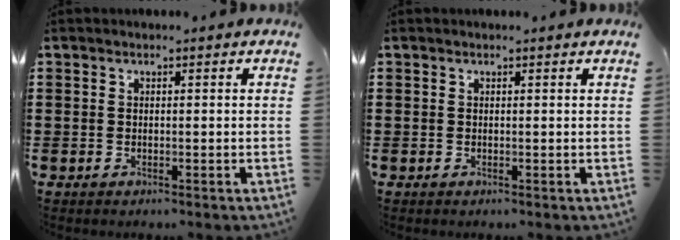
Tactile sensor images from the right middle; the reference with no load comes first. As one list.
[{"total": 0.0}]